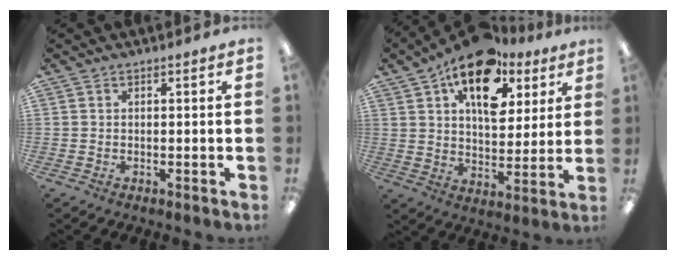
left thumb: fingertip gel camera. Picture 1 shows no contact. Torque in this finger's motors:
{"motor_torque": [1.21, 2.50, 1.35, -1.42, 0.17]}